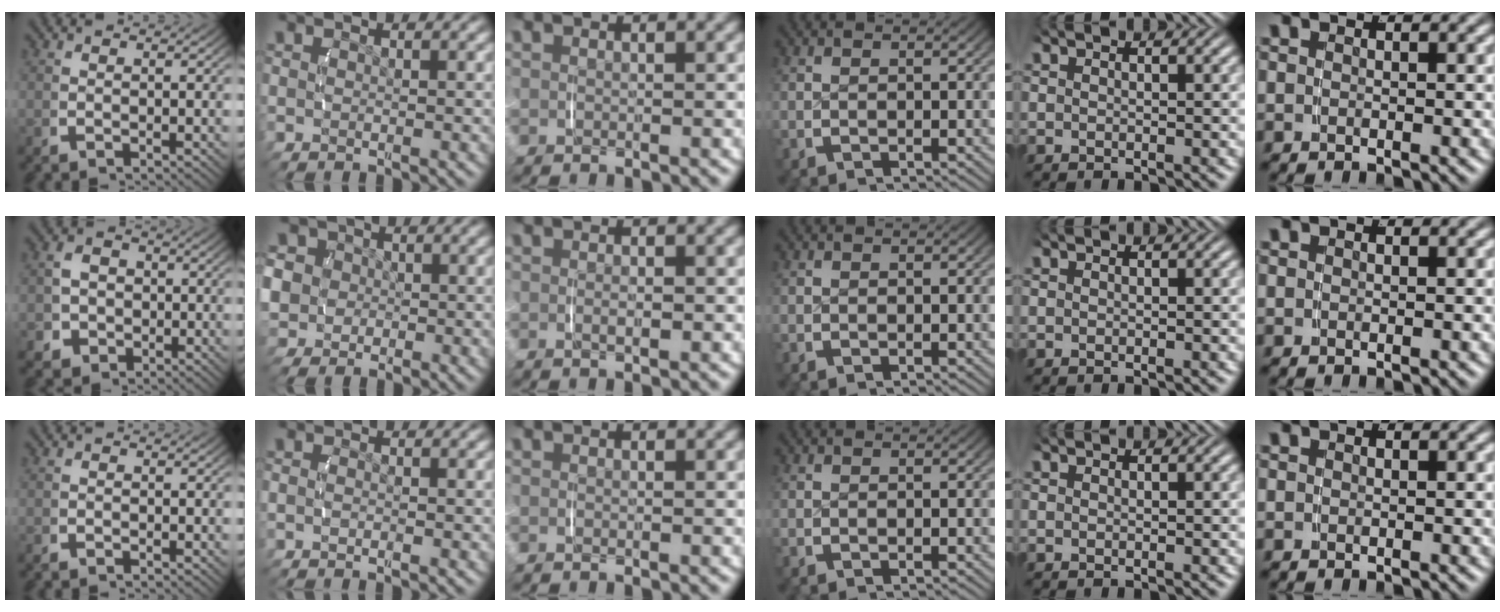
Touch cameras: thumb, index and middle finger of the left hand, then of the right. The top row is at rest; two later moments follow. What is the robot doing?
{"motion": "lift_and_place", "object": "napkin"}